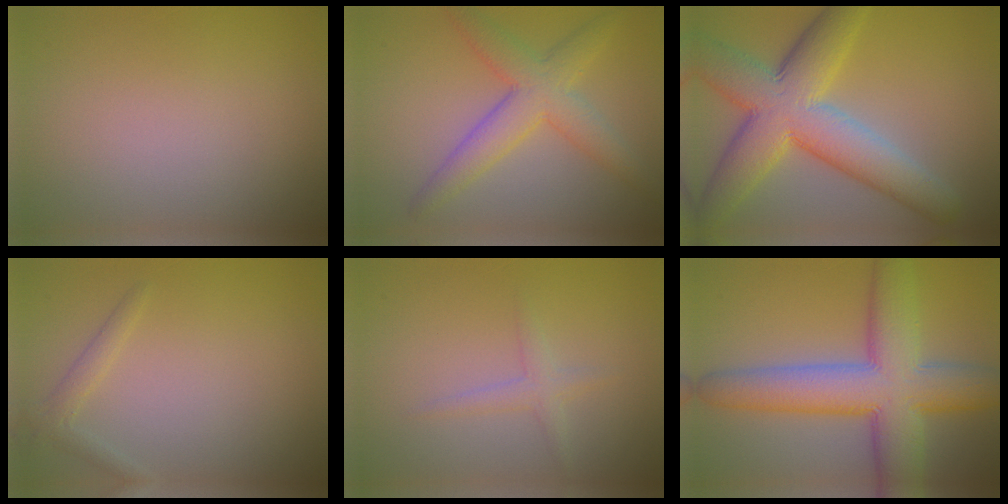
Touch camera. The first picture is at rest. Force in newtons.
{"total": 5.2, "press": 5.2, "slide": 0.1}
{"total": 10.6, "press": 10.6, "slide": 0.3}
{"total": 1.4, "press": 1.4, "slide": 0.0}
{"total": 1.5, "press": 1.5, "slide": 0.1}
{"total": 10.7, "press": 10.7, "slide": 0.4}